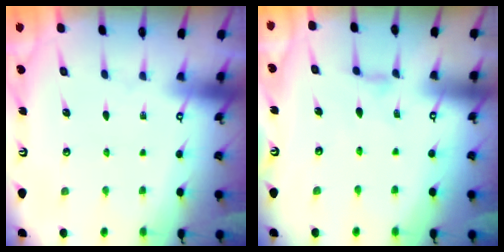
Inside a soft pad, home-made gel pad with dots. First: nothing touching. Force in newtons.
{"total": 2.1, "press": 2.0, "slide": 0.4}